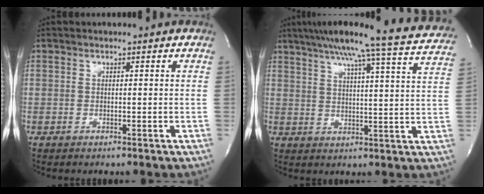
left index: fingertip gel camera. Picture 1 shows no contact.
{"total": 20.7, "force": [18.2, -0.6, 9.8], "torque": [-0.155, -0.018, 0.224]}